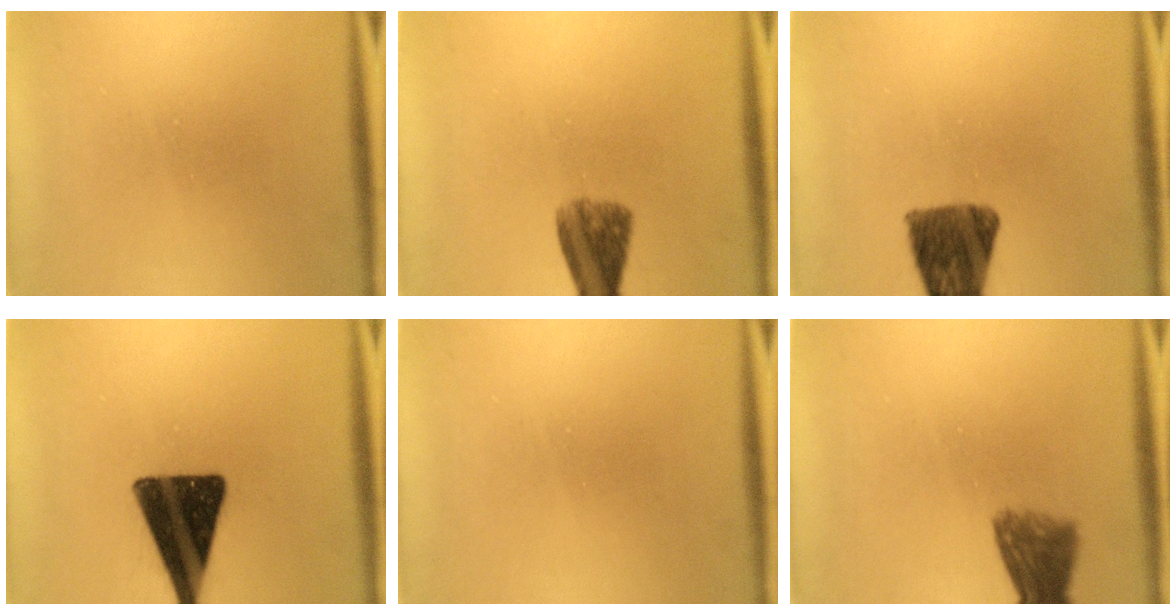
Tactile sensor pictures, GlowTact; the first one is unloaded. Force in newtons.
{"total": 5.6}
{"total": 8.6}
{"total": 14.5}
{"total": 0.0}
{"total": 5.8}